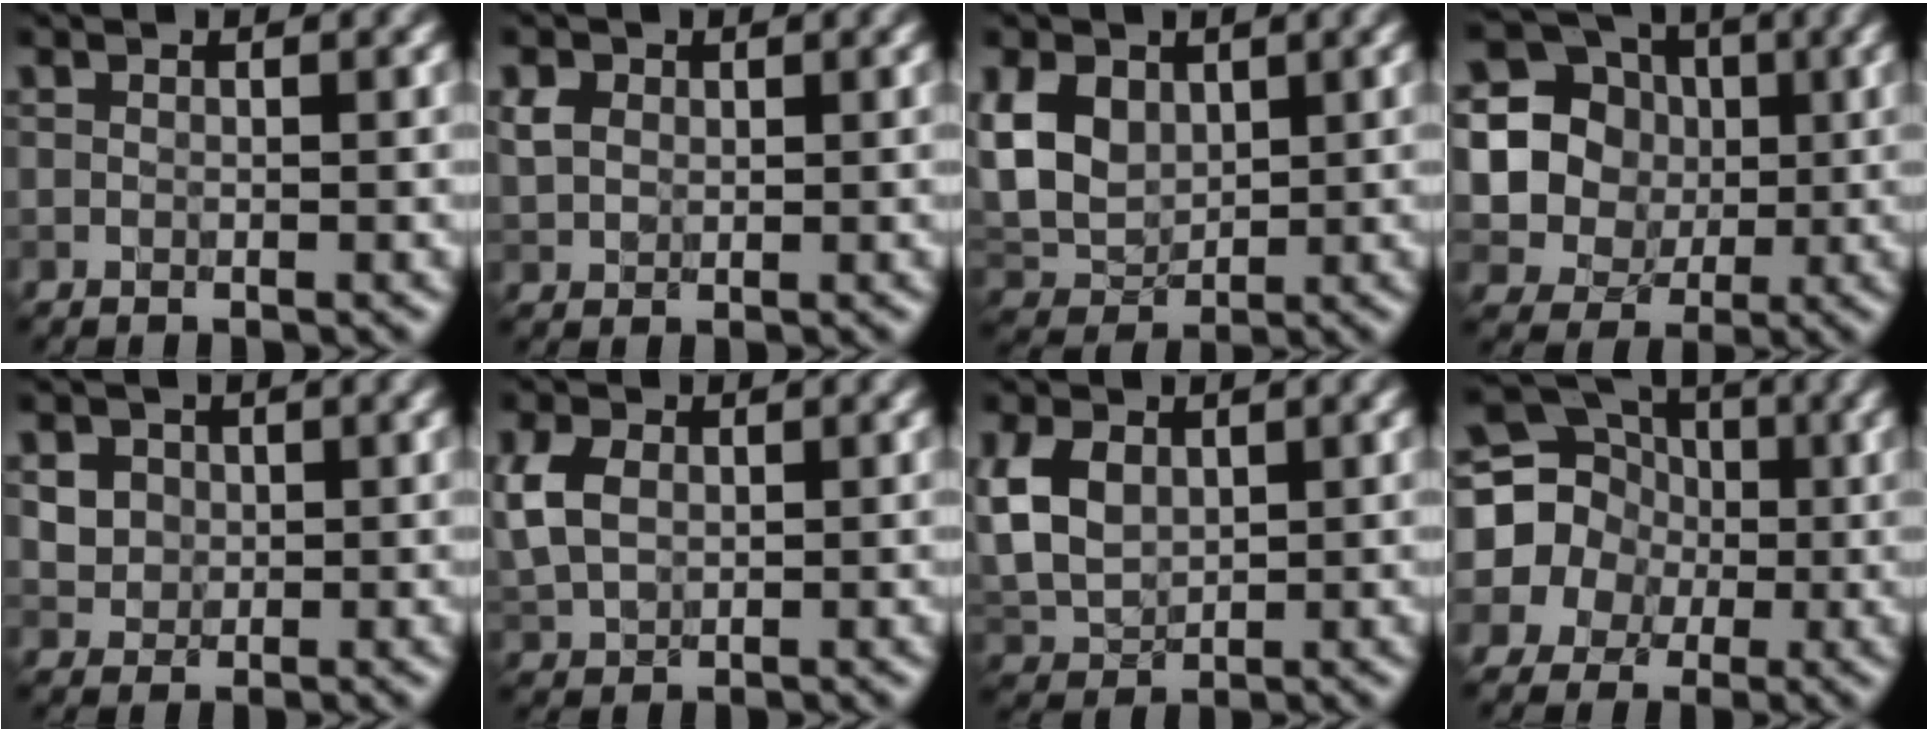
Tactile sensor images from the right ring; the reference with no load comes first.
{"total": 2.2, "force": [0.8, 1.8, 1.0], "torque": [-0.021, 0.004, 0.012]}
{"total": 5.7, "force": [1.4, 4.3, 3.4], "torque": [-0.079, 0.005, 0.023]}
{"total": 18.7, "force": [3.5, 17.6, 5.4], "torque": [-0.161, 0.000, 0.044]}
{"total": 3.8, "force": [1.4, 3.1, 1.5], "torque": [-0.033, 0.010, 0.027]}
{"total": 4.4, "force": [0.9, 3.3, 2.8], "torque": [-0.079, 0.009, 0.019]}
{"total": 5.5, "force": [1.0, 4.0, 3.7], "torque": [-0.094, 0.006, 0.019]}
{"total": 13.2, "force": [0.7, 12.5, 4.0], "torque": [-0.108, 0.025, -0.025]}